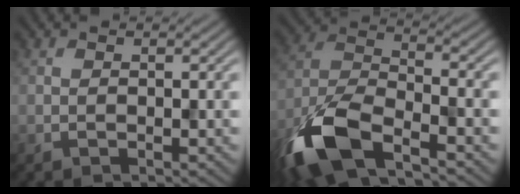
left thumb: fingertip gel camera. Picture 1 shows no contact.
{"total": 12.0, "force": [-7.6, 4.6, 8.2], "torque": [-0.176, -0.015, -0.168]}